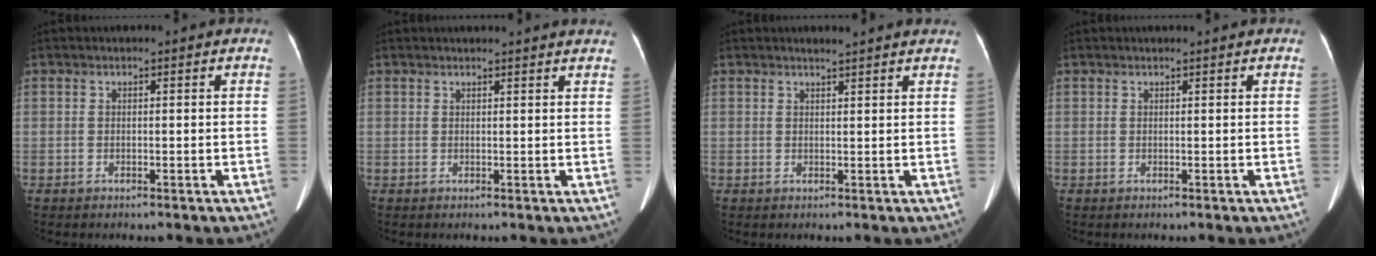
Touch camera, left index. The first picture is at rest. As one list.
[{"total": 6.5, "force": [6.2, 0.0, 1.9], "torque": [-0.022, 0.009, 0.053]}, {"total": 3.8, "force": [3.5, -0.1, 1.5], "torque": [-0.022, 0.012, 0.039]}, {"total": 0.8, "force": [0.8, 0.0, 0.3], "torque": [-0.010, 0.008, 0.011]}]